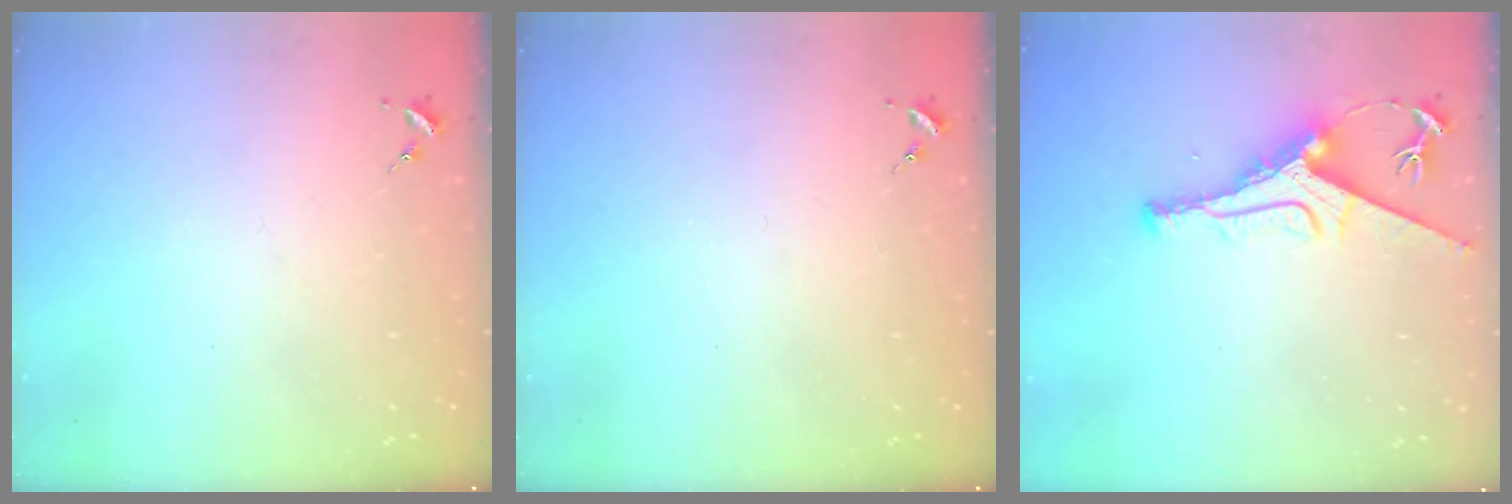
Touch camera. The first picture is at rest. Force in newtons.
{"total": 0.0}
{"total": 9.9, "press": 9.9, "slide": 0.2}